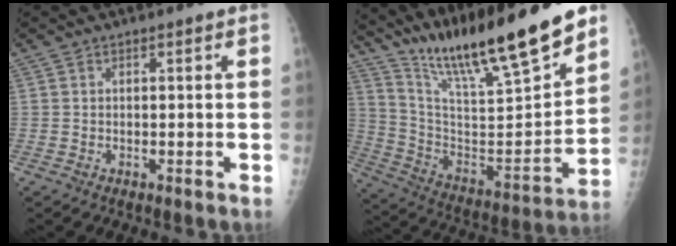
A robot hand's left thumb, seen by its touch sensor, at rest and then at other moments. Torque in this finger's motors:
{"motor_torque": [1.16, 1.11, 1.07, -1.69, 0.13]}